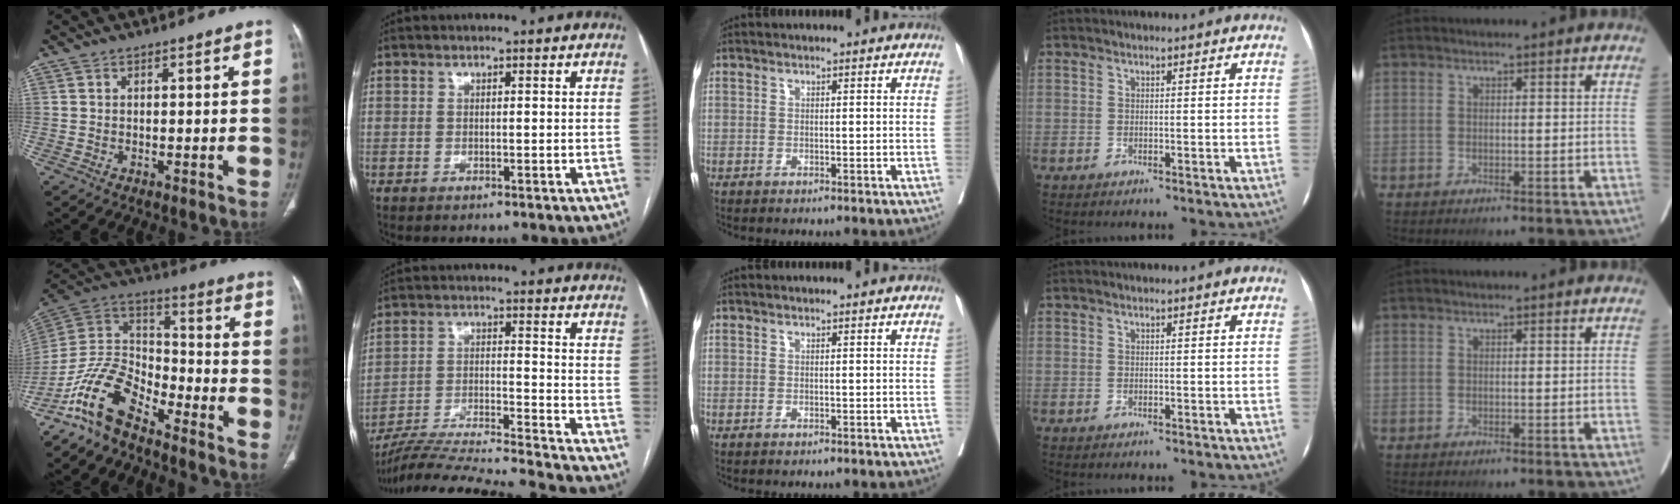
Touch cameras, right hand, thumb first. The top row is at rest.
{"thumb": {"total": 12.5, "force": [-9.6, 5.2, 6.0], "torque": [-0.110, 0.084, -0.194]}, "index": {"total": 19.9, "force": [-18.6, -1.7, 6.7], "torque": [-0.130, -0.027, -0.294]}}